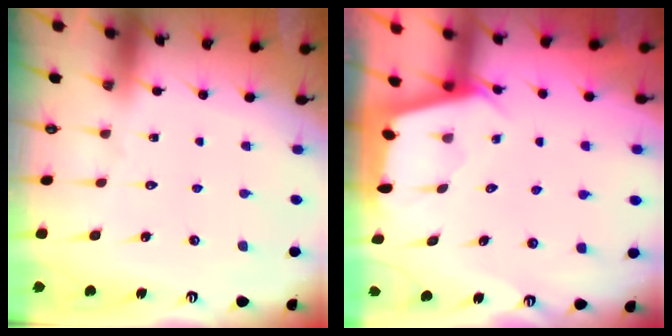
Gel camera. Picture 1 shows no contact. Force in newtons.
{"total": 2.2, "press": 2.2, "slide": 0.3}